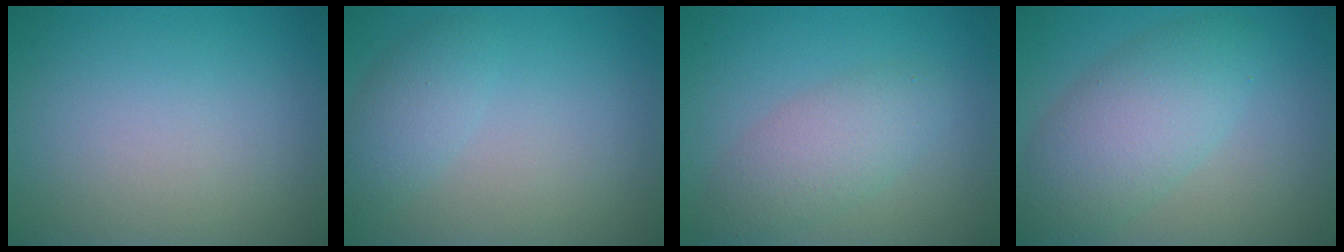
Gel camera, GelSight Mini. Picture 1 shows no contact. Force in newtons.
{"total": 2.3, "press": 2.3, "slide": 0.1}
{"total": 3.6, "press": 3.6, "slide": 0.1}
{"total": 5.9, "press": 5.9, "slide": 0.2}